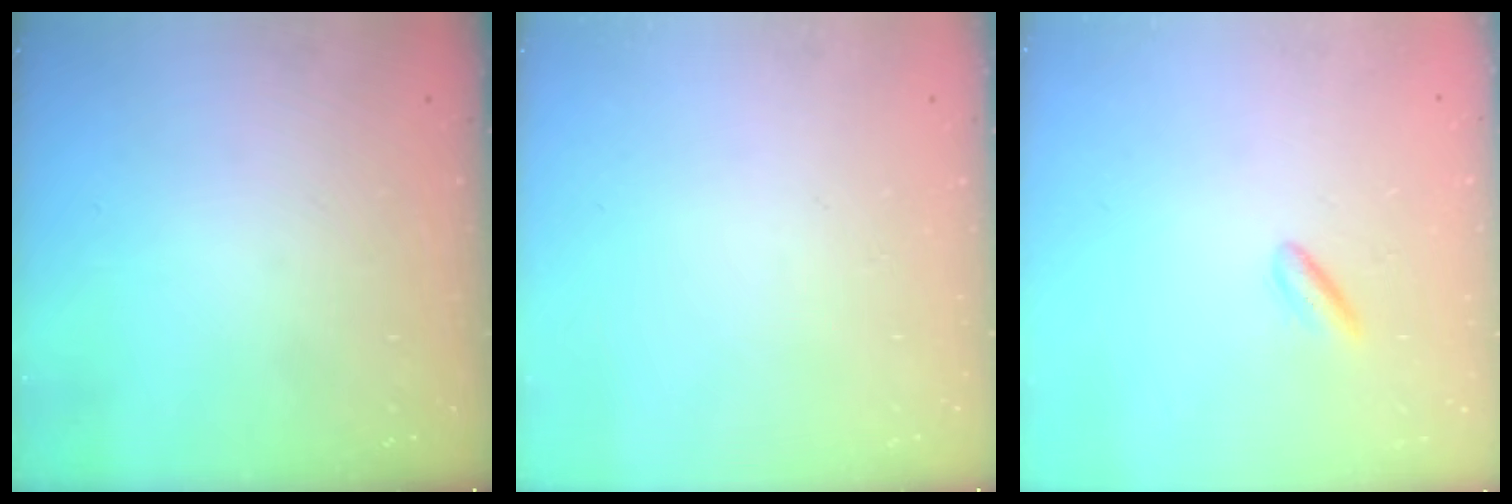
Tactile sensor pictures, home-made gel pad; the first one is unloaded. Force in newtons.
{"total": 0.0}
{"total": 2.5, "press": 2.3, "slide": 1.0}